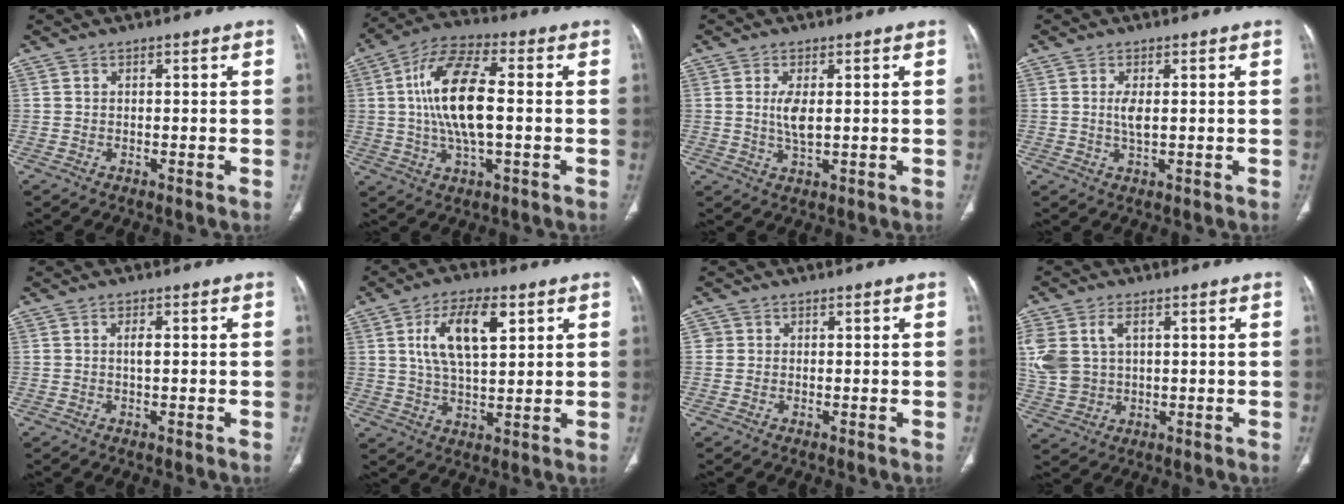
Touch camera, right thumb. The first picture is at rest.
{"total": 15.6, "force": [0.5, 6.2, 14.3], "torque": [-0.288, 0.015, 0.005]}
{"total": 4.3, "force": [0.6, 1.6, 3.9], "torque": [-0.084, -0.009, 0.016]}
{"total": 2.9, "force": [0.4, 1.0, 2.7], "torque": [-0.058, -0.005, 0.010]}
{"total": 1.5, "force": [0.1, 0.4, 1.5], "torque": [-0.032, 0.000, 0.002]}
{"total": 11.9, "force": [4.1, 5.3, 9.8], "torque": [-0.173, -0.007, 0.077]}
{"total": 1.2, "force": [0.2, 1.2, 0.1], "torque": [0.007, 0.003, 0.001]}
{"total": 11.1, "force": [2.6, 7.6, 7.6], "torque": [-0.184, 0.005, 0.061]}